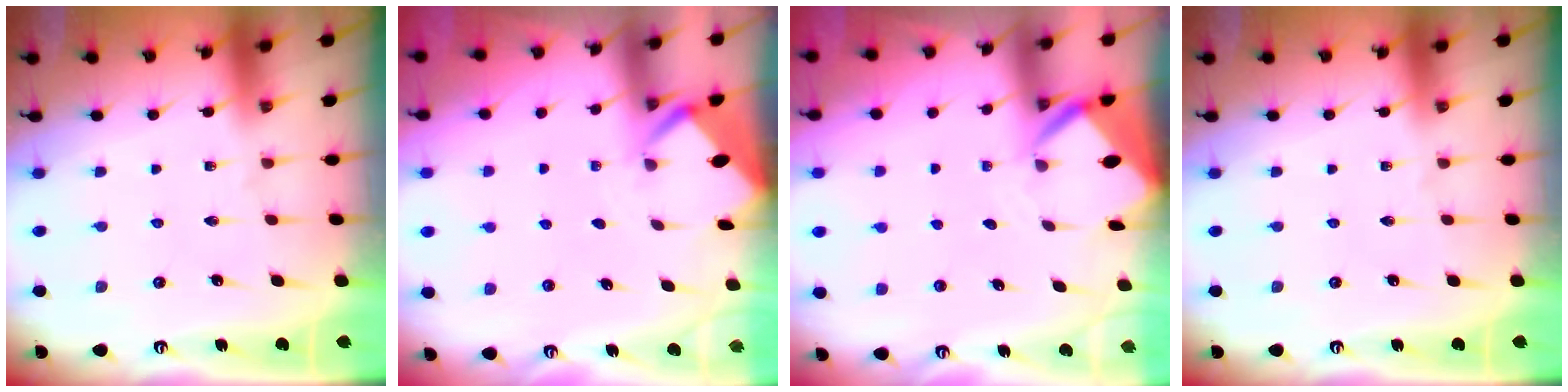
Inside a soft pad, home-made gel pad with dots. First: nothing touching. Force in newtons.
{"total": 2.5, "press": 2.5, "slide": 0.1}
{"total": 3.9, "press": 3.9, "slide": 0.2}
{"total": 0.0}